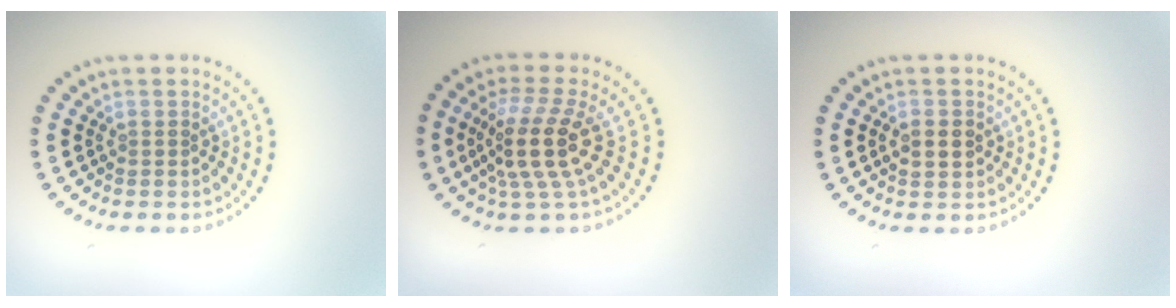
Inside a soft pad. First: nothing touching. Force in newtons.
{"total": 4.6, "press": 3.4, "slide": 3.0}
{"total": 1.8, "press": 1.8, "slide": 0.3}